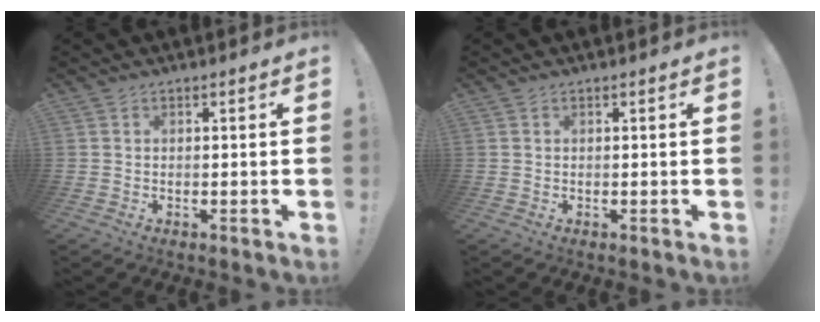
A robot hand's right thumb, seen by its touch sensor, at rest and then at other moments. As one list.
[{"total": 0.0}]